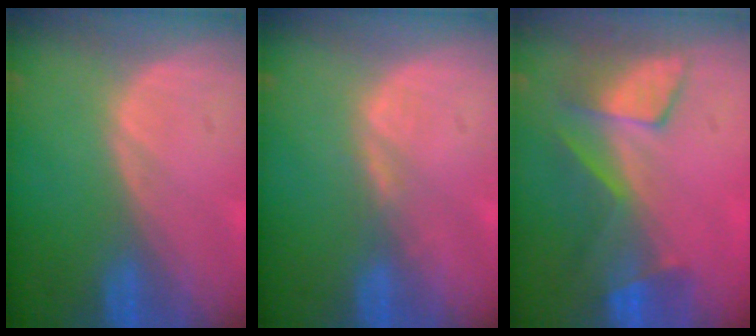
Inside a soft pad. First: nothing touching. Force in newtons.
{"total": 1.1, "press": 1.1, "slide": 0.2}
{"total": 8.4, "press": 7.2, "slide": 4.3}